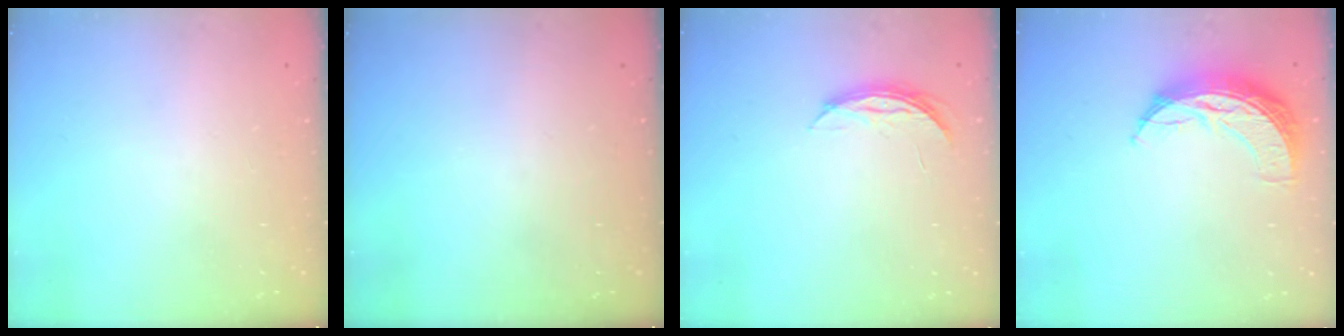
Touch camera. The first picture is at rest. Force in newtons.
{"total": 0.0}
{"total": 4.2, "press": 4.2, "slide": 0.5}
{"total": 10.9, "press": 10.9, "slide": 0.4}